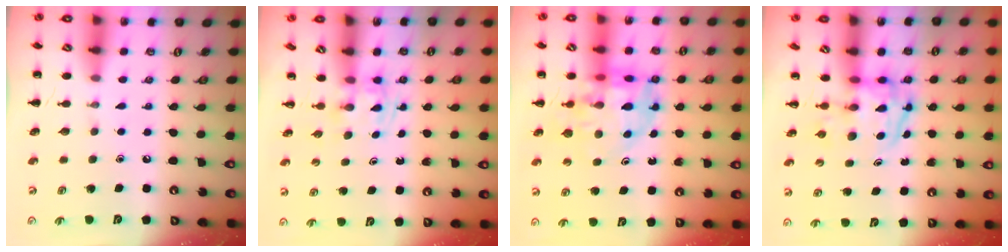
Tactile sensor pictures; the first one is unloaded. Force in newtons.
{"total": 1.5, "press": 1.4, "slide": 0.7}
{"total": 13.5, "press": 12.9, "slide": 3.9}
{"total": 4.0, "press": 3.9, "slide": 0.6}